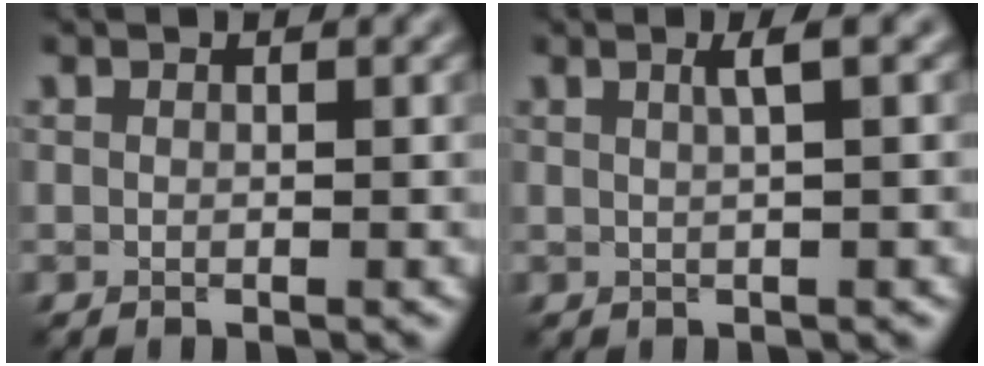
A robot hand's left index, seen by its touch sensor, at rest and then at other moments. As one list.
[{"total": 2.2, "force": [0.8, 0.5, 2.0], "torque": [-0.026, 0.010, 0.008]}]